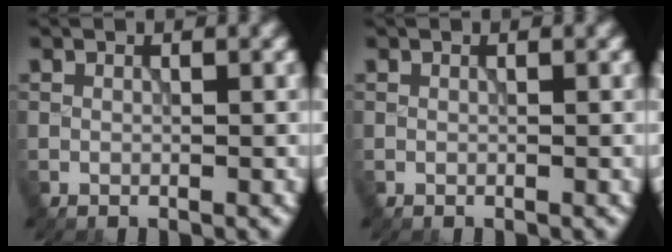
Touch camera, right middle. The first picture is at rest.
{"total": 0.0}